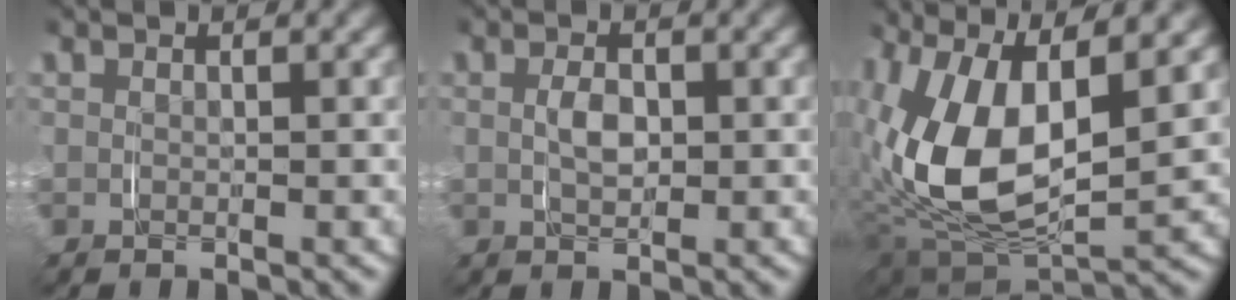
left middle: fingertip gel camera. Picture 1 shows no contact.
{"total": 1.8, "force": [-0.3, 1.1, 1.3], "torque": [-0.031, -0.006, -0.002]}
{"total": 10.4, "force": [0.6, 6.0, 8.4], "torque": [-0.191, -0.011, 0.013]}